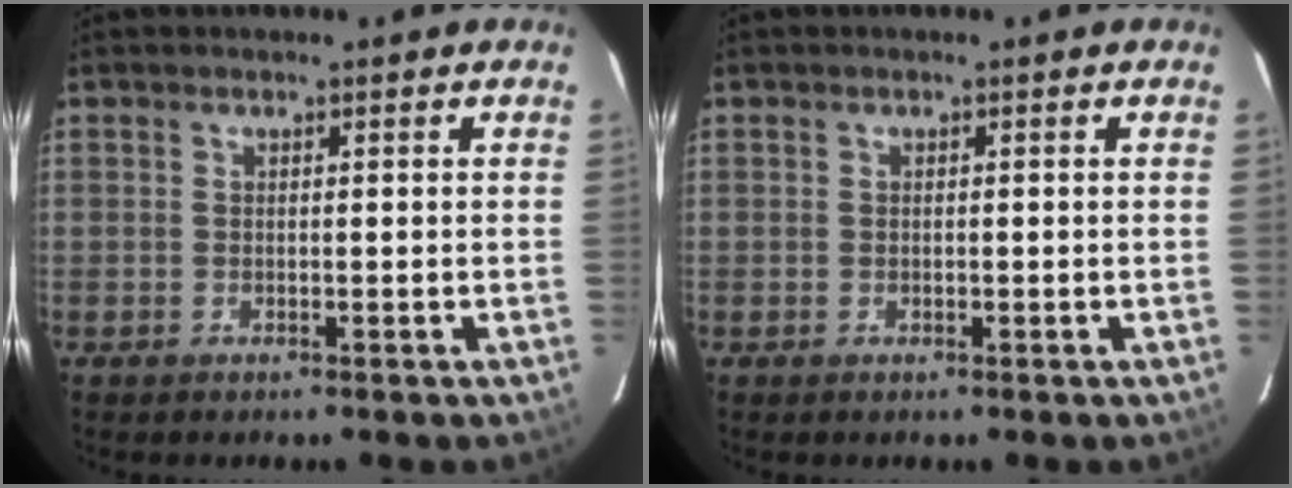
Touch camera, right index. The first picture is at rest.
{"total": 0.0}